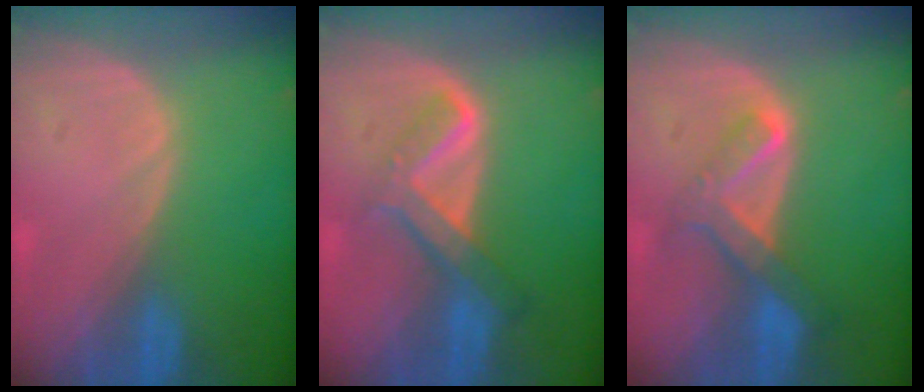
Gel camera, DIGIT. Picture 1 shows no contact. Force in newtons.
{"total": 6.8, "press": 5.7, "slide": 3.7}
{"total": 6.8, "press": 5.8, "slide": 3.5}